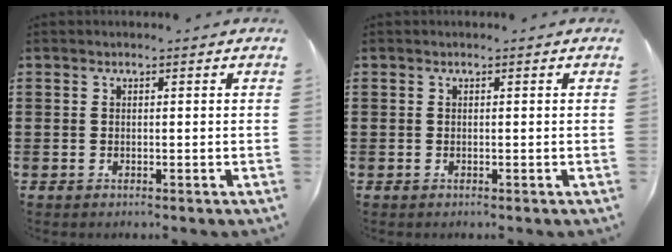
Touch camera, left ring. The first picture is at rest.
{"total": 0.0}